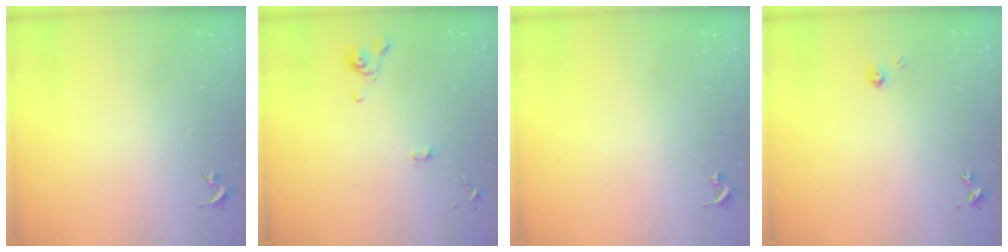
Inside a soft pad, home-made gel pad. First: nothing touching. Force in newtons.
{"total": 4.4, "press": 4.0, "slide": 1.8}
{"total": 0.0}
{"total": 3.7, "press": 3.7, "slide": 0.4}